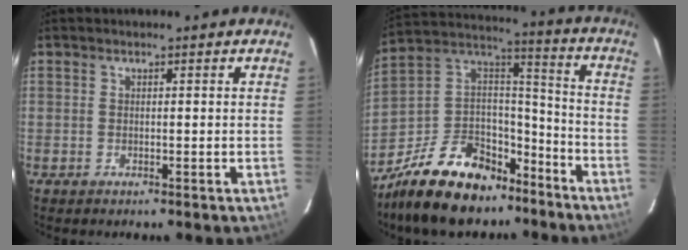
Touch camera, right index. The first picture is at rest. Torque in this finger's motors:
{"motor_torque": [1.01, -1.13, 0.27, -0.01]}